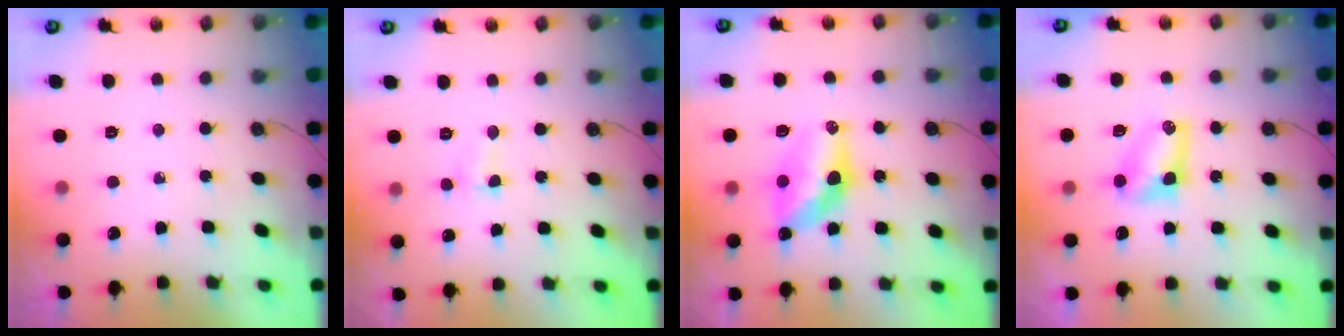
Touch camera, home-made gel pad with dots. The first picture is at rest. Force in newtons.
{"total": 2.2, "press": 2.1, "slide": 0.5}
{"total": 10.8, "press": 10.8, "slide": 0.8}
{"total": 5.9, "press": 5.9, "slide": 0.5}